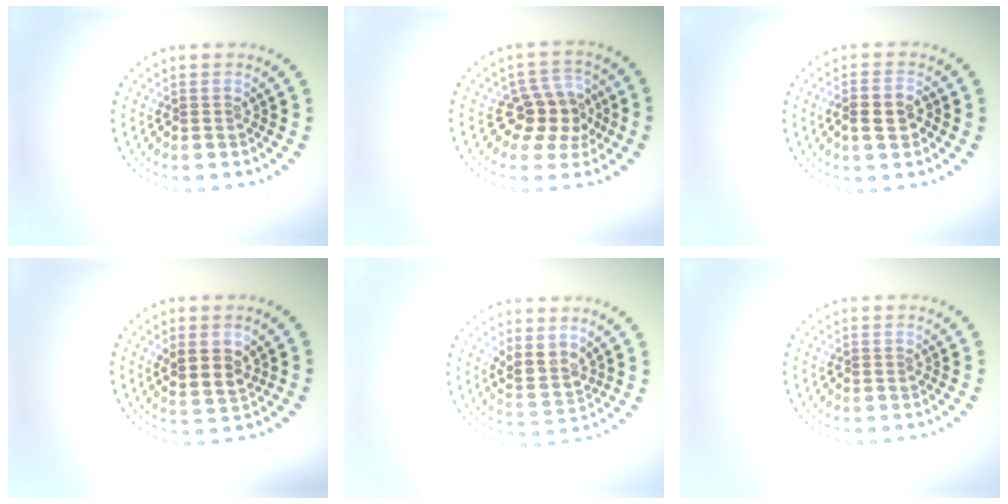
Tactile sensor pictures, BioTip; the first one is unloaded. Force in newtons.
{"total": 3.7, "press": 3.4, "slide": 1.5}
{"total": 2.8, "press": 2.8, "slide": 0.6}
{"total": 2.8, "press": 2.5, "slide": 1.3}
{"total": 2.6, "press": 2.1, "slide": 1.5}
{"total": 0.0}